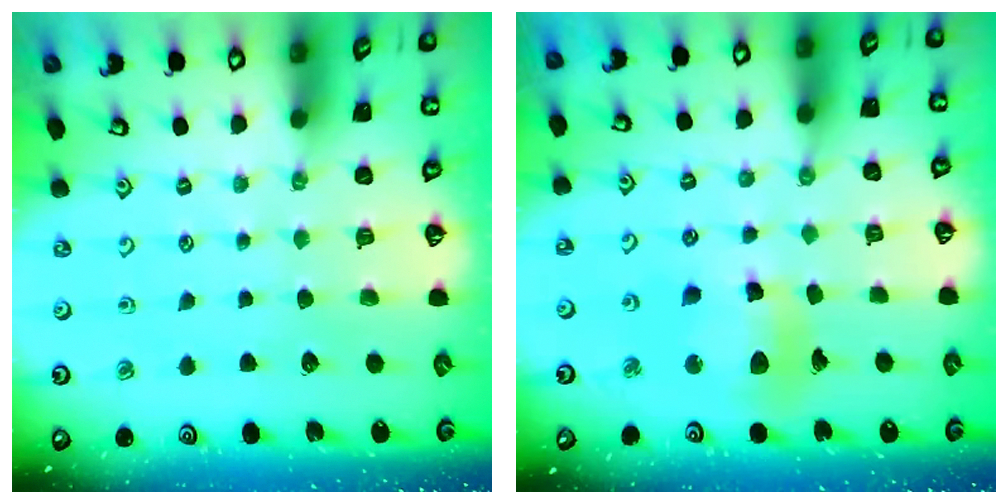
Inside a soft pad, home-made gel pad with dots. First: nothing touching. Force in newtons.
{"total": 12.4, "press": 12.3, "slide": 1.6}